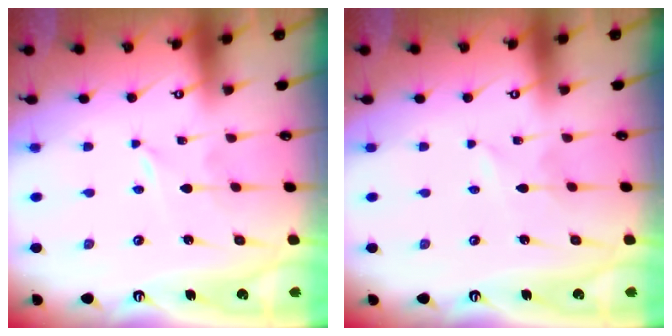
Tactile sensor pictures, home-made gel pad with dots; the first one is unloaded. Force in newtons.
{"total": 1.0, "press": 1.0, "slide": 0.1}